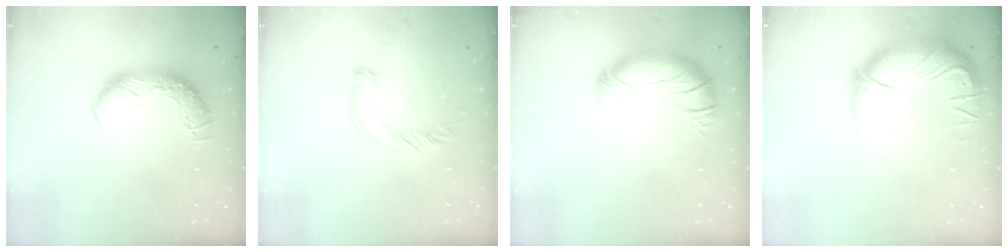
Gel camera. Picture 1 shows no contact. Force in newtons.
{"total": 3.3, "press": 3.2, "slide": 0.7}
{"total": 3.7, "press": 2.6, "slide": 2.6}
{"total": 3.0, "press": 0.1, "slide": 3.0}